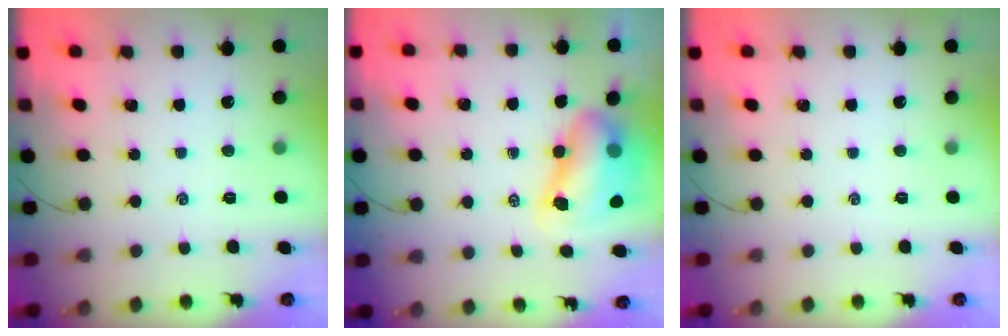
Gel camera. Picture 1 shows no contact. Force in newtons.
{"total": 10.4, "press": 10.0, "slide": 2.8}
{"total": 0.0}